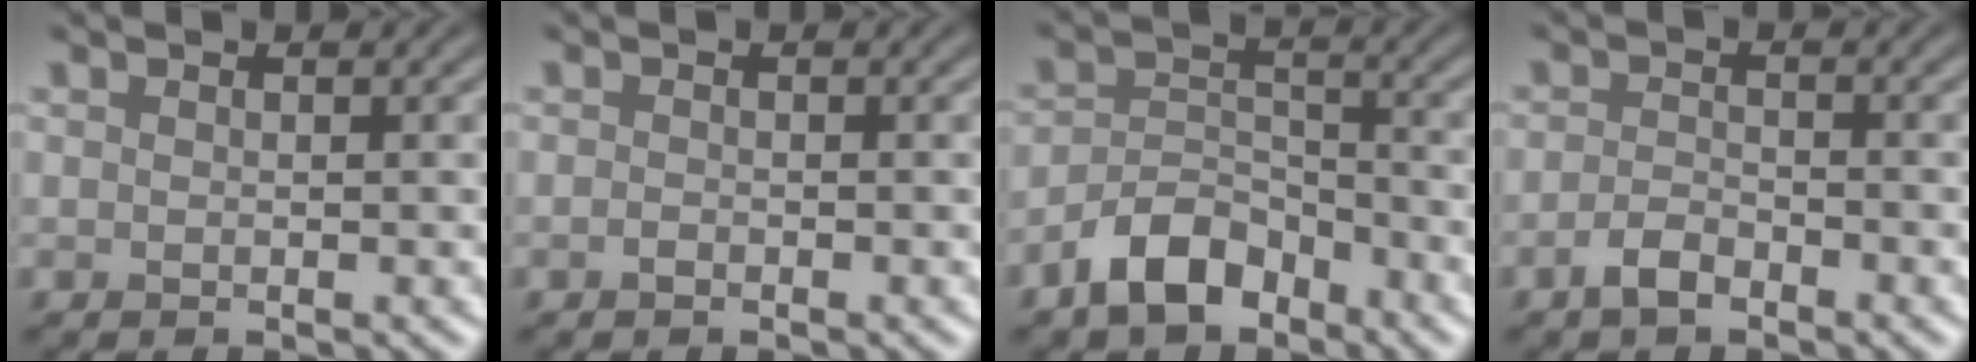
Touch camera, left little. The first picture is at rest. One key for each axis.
{"total": 0.6, "fx": -0.5, "fy": 0.3, "fz": 0.3, "tx": -0.006, "ty": -0.001, "tz": -0.012}
{"total": 4.7, "fx": -3.5, "fy": 2.3, "fz": 2.1, "tx": -0.032, "ty": 0.005, "tz": -0.074}
{"total": 1.9, "fx": -1.5, "fy": 0.6, "fz": 1.0, "tx": -0.018, "ty": 0.004, "tz": -0.033}